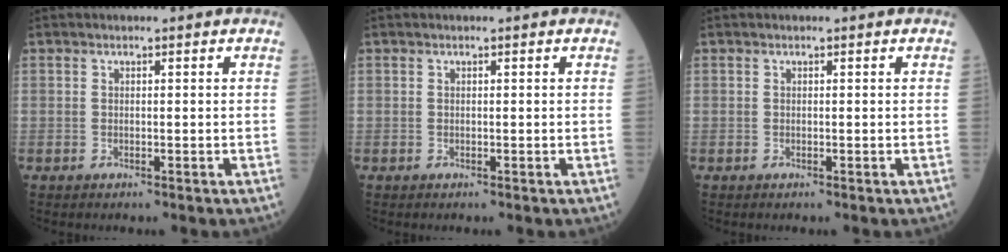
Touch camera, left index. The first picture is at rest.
{"total": 0.0}
{"total": 0.0}